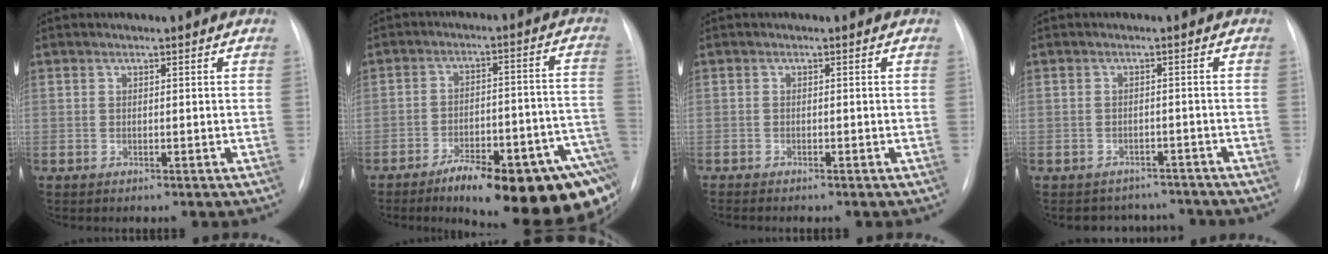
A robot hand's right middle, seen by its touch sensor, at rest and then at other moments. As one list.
[{"total": 22.8, "force": [-15.5, 5.2, 15.9], "torque": [-0.113, 0.031, -0.207]}, {"total": 2.2, "force": [-1.8, 0.4, 1.2], "torque": [-0.018, -0.005, -0.019]}, {"total": 5.8, "force": [-5.2, 2.6, -0.4], "torque": [0.012, 0.019, -0.062]}]